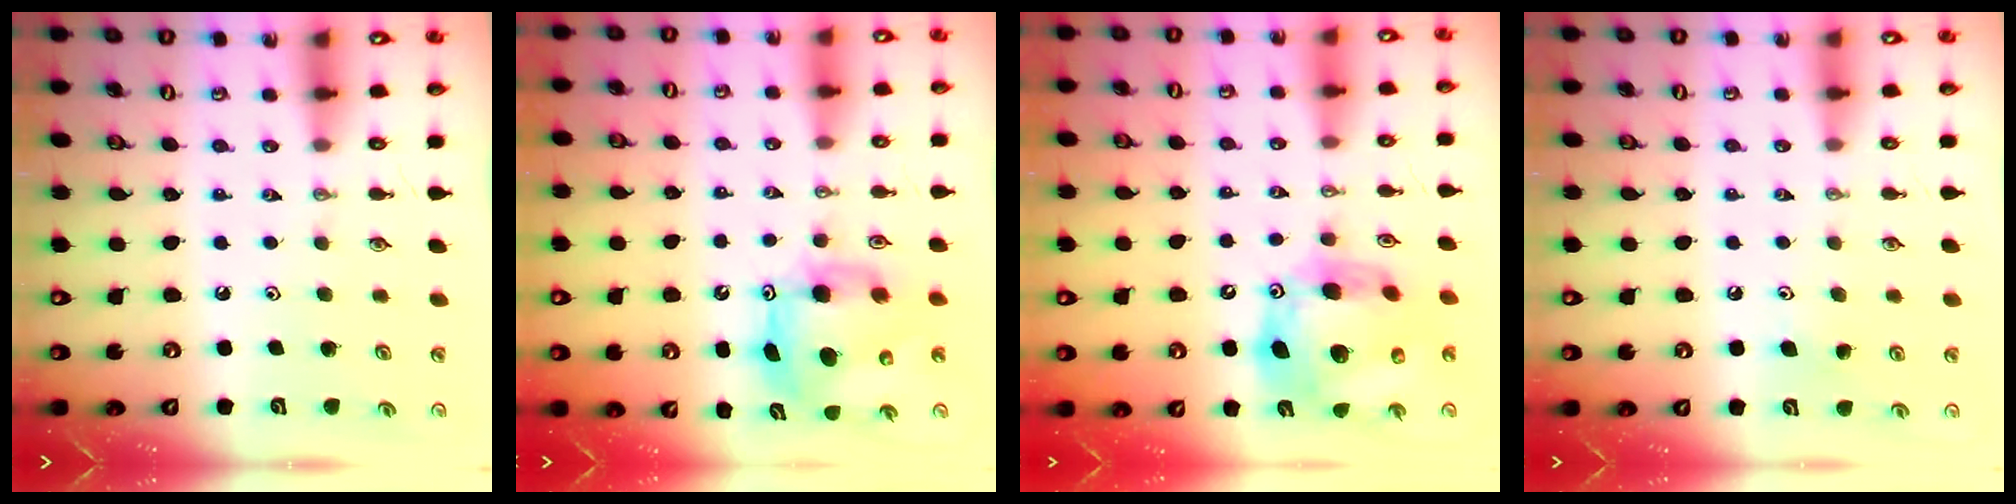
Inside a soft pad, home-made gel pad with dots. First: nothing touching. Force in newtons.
{"total": 10.2, "press": 10.2, "slide": 0.5}
{"total": 18.0, "press": 17.9, "slide": 2.1}
{"total": 5.2, "press": 5.0, "slide": 1.5}